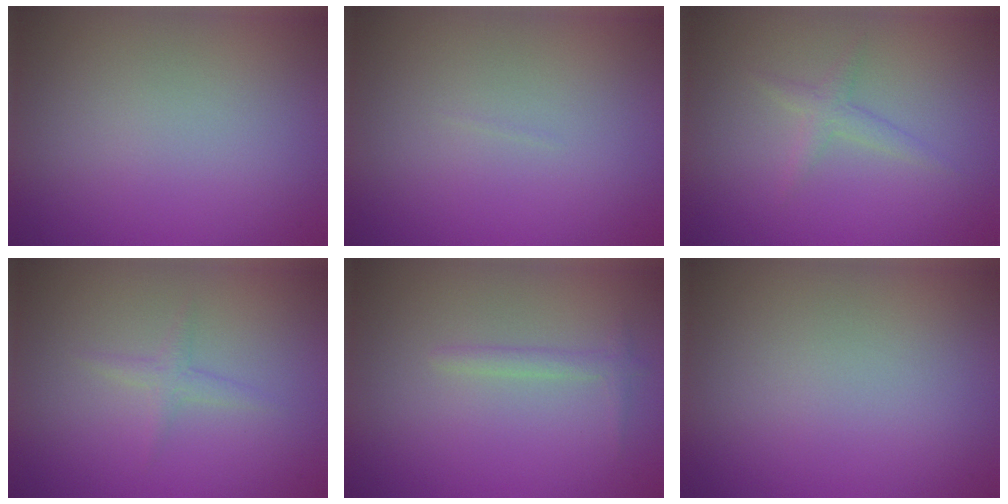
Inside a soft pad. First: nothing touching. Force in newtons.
{"total": 0.0}
{"total": 1.3, "press": 1.3, "slide": 0.1}
{"total": 1.1, "press": 1.1, "slide": 0.0}
{"total": 1.1, "press": 1.1, "slide": 0.1}
{"total": 0.0}